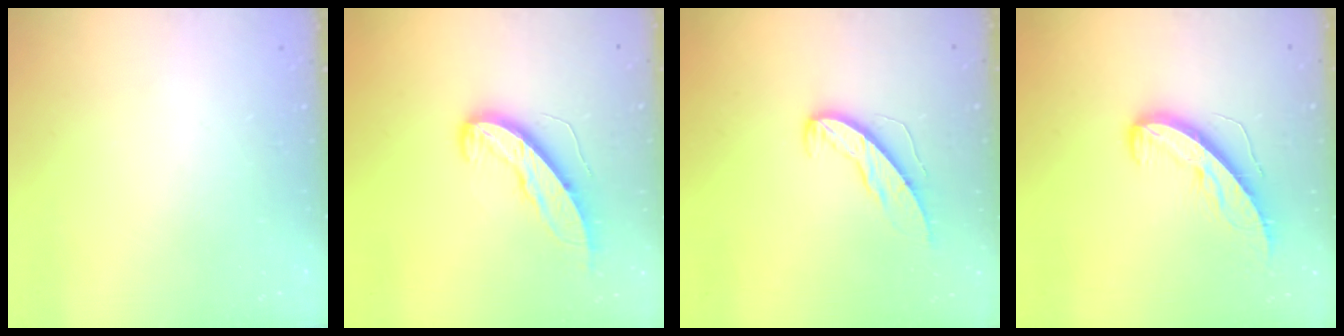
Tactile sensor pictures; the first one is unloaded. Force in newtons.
{"total": 10.0, "press": 10.0, "slide": 0.7}
{"total": 6.3, "press": 6.3, "slide": 0.5}
{"total": 8.8, "press": 8.8, "slide": 0.3}